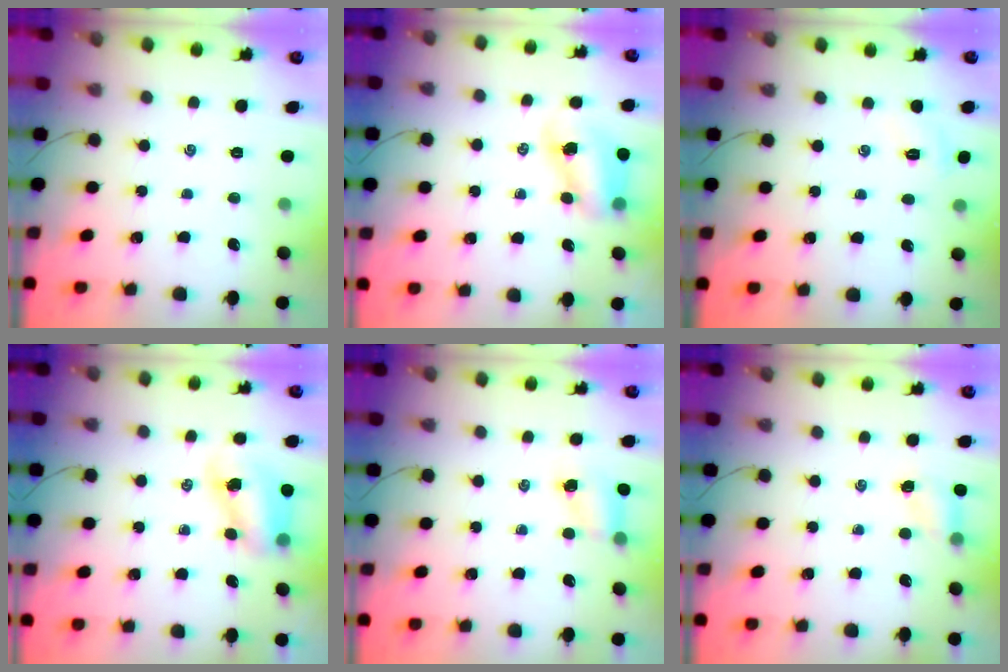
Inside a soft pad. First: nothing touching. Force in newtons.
{"total": 7.6, "press": 7.5, "slide": 1.0}
{"total": 3.3, "press": 3.1, "slide": 0.8}
{"total": 7.6, "press": 7.5, "slide": 1.0}
{"total": 4.6, "press": 4.6, "slide": 0.7}
{"total": 4.6, "press": 4.4, "slide": 1.3}